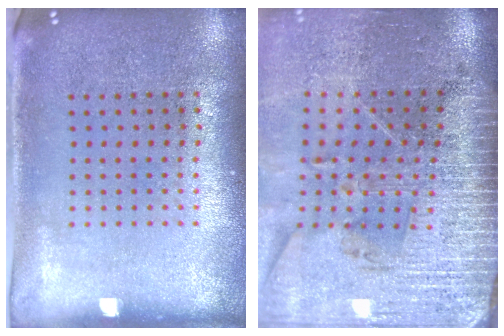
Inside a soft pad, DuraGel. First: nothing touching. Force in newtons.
{"total": 3.5, "press": 3.2, "slide": 1.4}